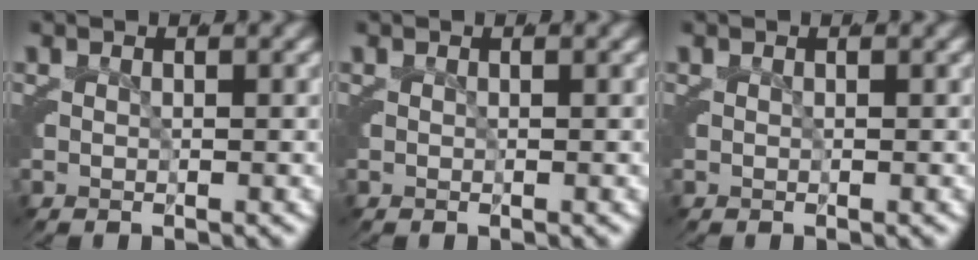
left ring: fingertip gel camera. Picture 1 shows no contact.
{"total": 0.0}
{"total": 0.0}